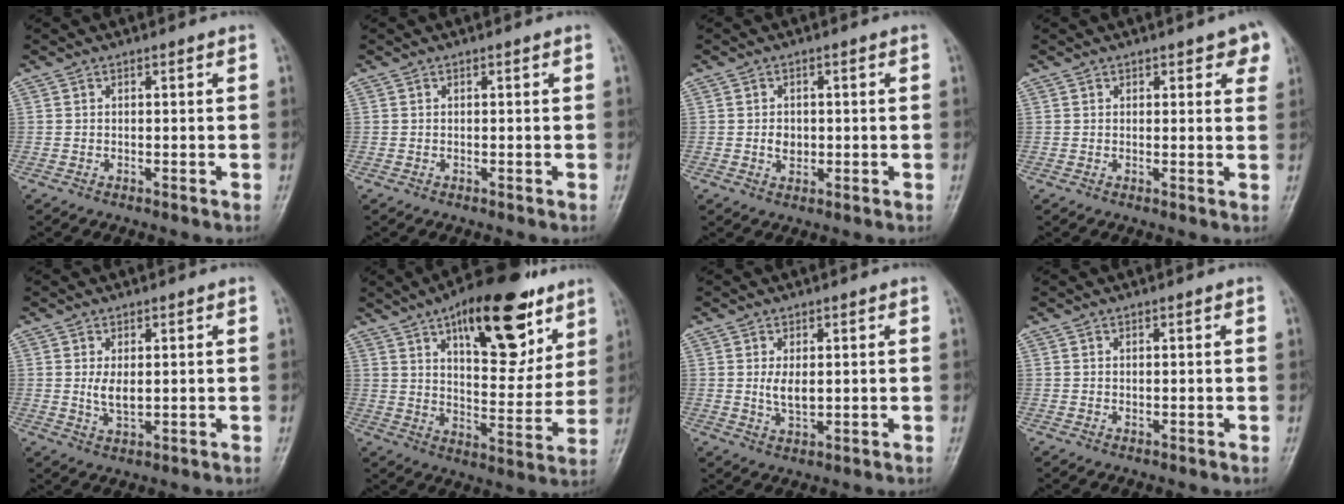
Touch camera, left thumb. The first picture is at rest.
{"total": 0.0}
{"total": 3.1, "force": [-0.2, 2.5, 1.8], "torque": [-0.015, 0.002, -0.003]}
{"total": 4.1, "force": [2.4, 2.4, 2.3], "torque": [0.012, -0.008, 0.022]}
{"total": 4.0, "force": [0.5, 2.3, 3.3], "torque": [-0.055, -0.012, 0.014]}
{"total": 22.4, "force": [12.4, 9.6, 16.1], "torque": [-0.190, -0.047, 0.190]}
{"total": 4.0, "force": [0.6, 2.2, 3.2], "torque": [-0.053, -0.012, 0.014]}
{"total": 0.6, "force": [0.2, 0.5, 0.3], "torque": [-0.002, -0.001, 0.002]}